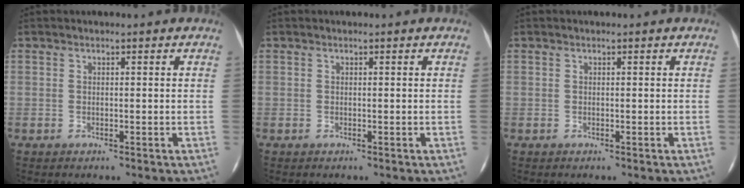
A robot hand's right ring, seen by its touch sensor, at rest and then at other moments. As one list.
[{"total": 0.0}, {"total": 0.0}]